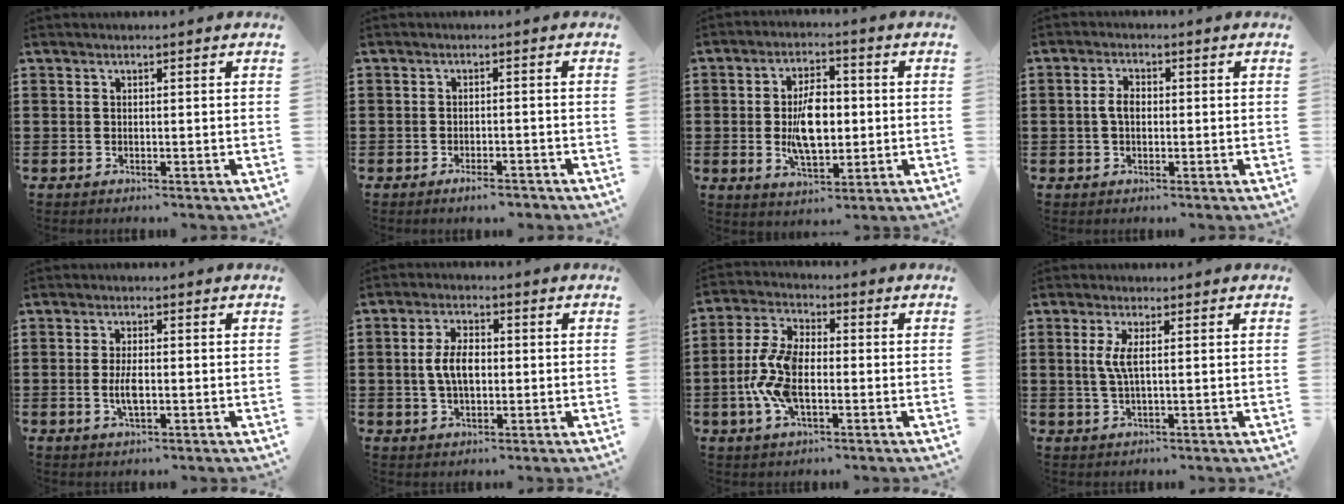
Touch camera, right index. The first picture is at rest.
{"total": 2.2, "force": [-1.9, 0.3, 1.2], "torque": [-0.021, 0.001, -0.035]}
{"total": 8.5, "force": [-0.3, 4.3, 7.2], "torque": [-0.137, -0.002, -0.013]}
{"total": 2.8, "force": [-0.1, 1.5, 2.4], "torque": [-0.046, 0.006, -0.003]}
{"total": 3.7, "force": [-0.5, 1.2, 3.4], "torque": [-0.069, -0.002, -0.011]}
{"total": 5.6, "force": [0.0, 3.0, 4.7], "torque": [-0.114, 0.002, -0.009]}
{"total": 8.6, "force": [-1.7, 4.2, 7.3], "torque": [-0.176, -0.003, -0.038]}
{"total": 3.3, "force": [0.5, 0.4, 3.3], "torque": [-0.071, -0.005, 0.004]}